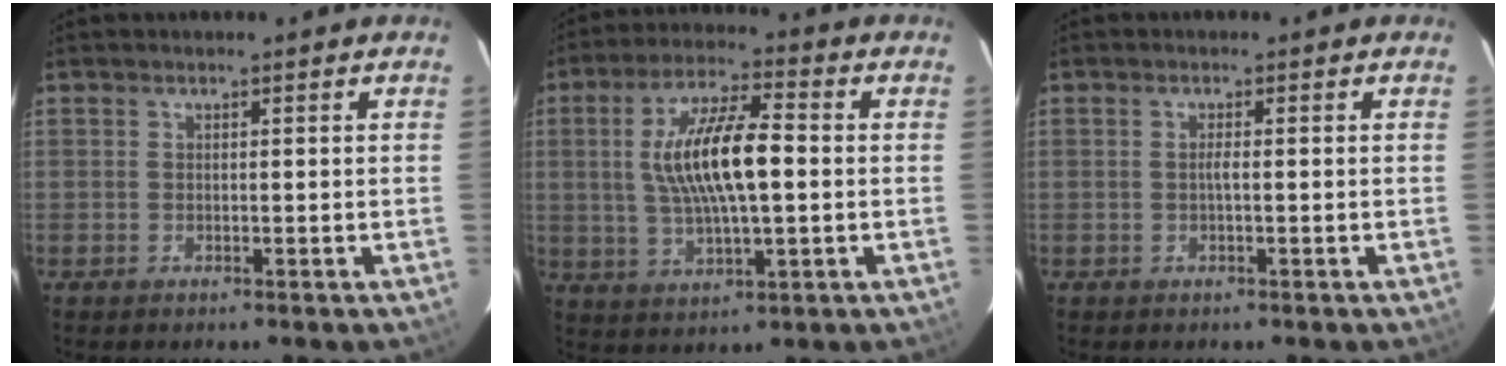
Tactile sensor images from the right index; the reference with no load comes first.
{"total": 13.6, "force": [0.8, 4.2, 12.9], "torque": [-0.246, 0.009, 0.018]}
{"total": 1.1, "force": [-0.2, -0.1, 1.0], "torque": [-0.018, 0.002, -0.005]}